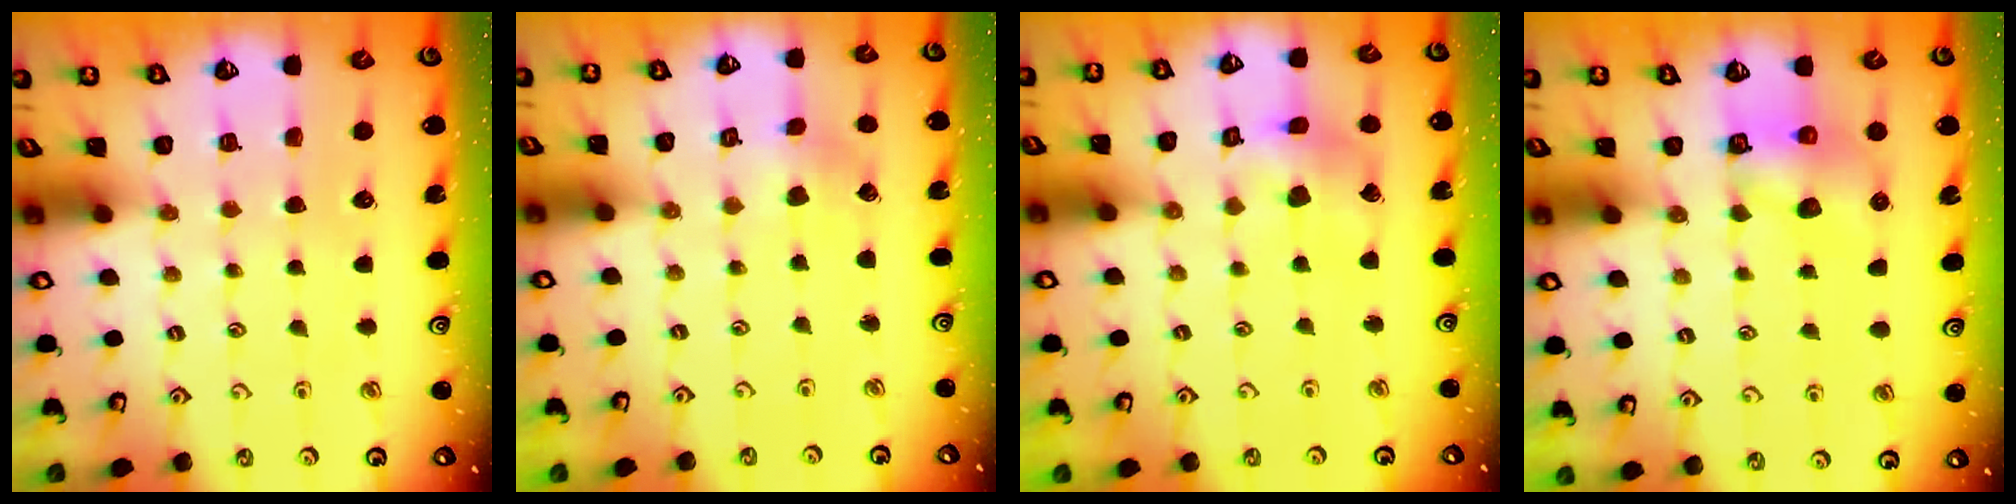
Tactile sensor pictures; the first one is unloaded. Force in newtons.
{"total": 1.3, "press": 1.3, "slide": 0.1}
{"total": 8.0, "press": 8.0, "slide": 0.9}
{"total": 8.8, "press": 8.8, "slide": 0.6}